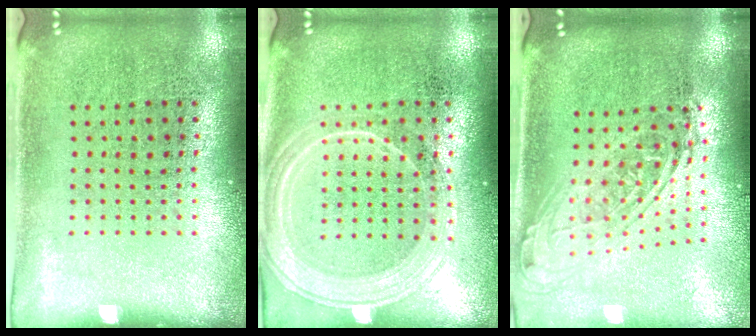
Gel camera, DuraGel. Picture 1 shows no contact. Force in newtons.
{"total": 1.8, "press": 1.8, "slide": 0.4}
{"total": 1.8, "press": 1.4, "slide": 1.2}